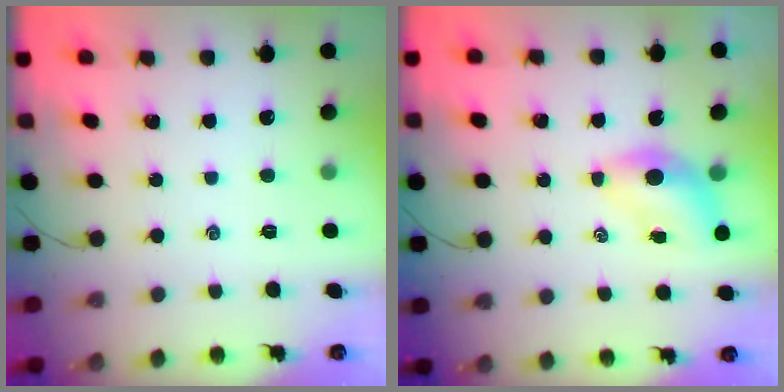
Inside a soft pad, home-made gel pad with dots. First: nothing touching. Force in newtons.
{"total": 5.5, "press": 5.3, "slide": 1.4}